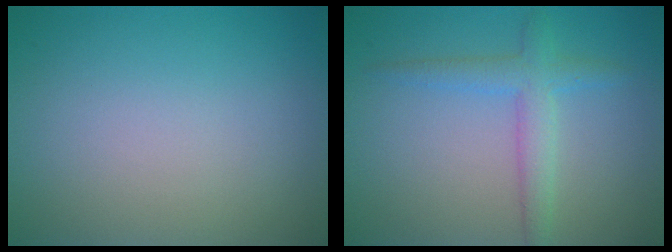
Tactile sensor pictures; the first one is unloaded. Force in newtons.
{"total": 2.9, "press": 2.9, "slide": 0.1}